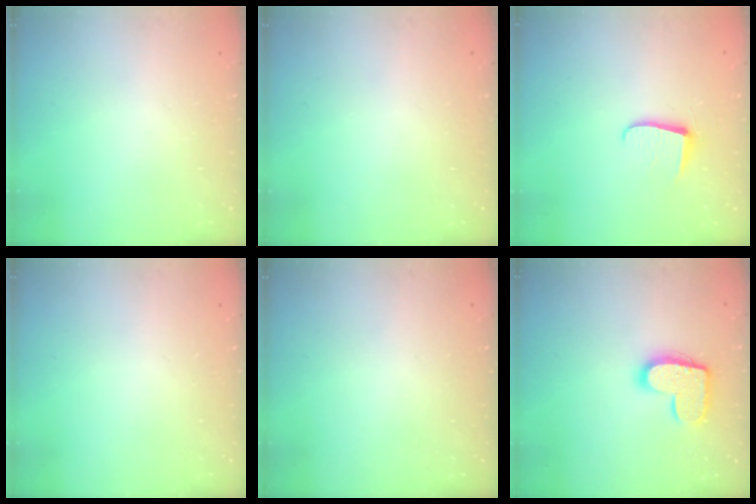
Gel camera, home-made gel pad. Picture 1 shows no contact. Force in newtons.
{"total": 0.0}
{"total": 6.2, "press": 6.2, "slide": 0.7}
{"total": 0.0}
{"total": 0.0}
{"total": 13.7, "press": 13.7, "slide": 0.6}